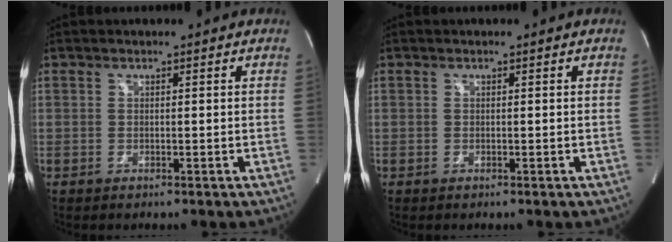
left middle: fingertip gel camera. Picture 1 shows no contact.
{"total": 0.0}